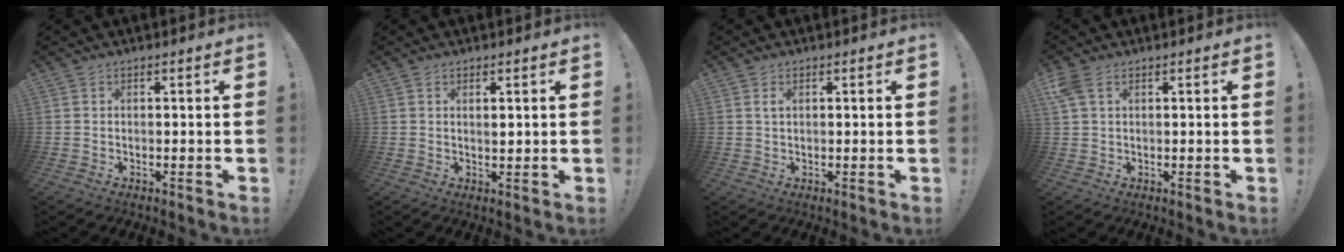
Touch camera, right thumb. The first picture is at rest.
{"total": 1.3, "force": [0.6, 0.4, 1.1], "torque": [-0.015, -0.003, 0.009]}
{"total": 1.6, "force": [0.8, 0.8, 1.1], "torque": [-0.015, 0.000, 0.013]}
{"total": 4.3, "force": [1.9, 2.5, 2.9], "torque": [-0.058, -0.002, 0.037]}